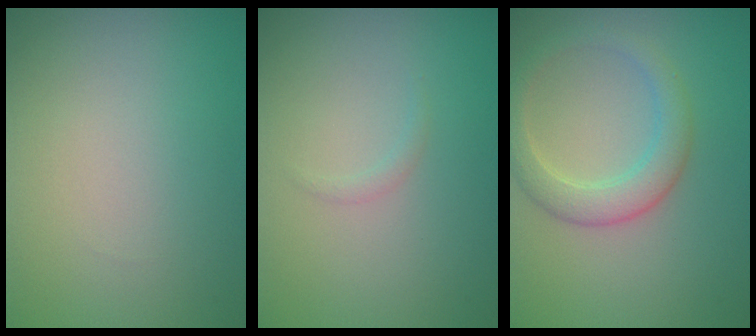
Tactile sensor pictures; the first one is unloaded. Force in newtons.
{"total": 0.5, "press": 0.5, "slide": 0.1}
{"total": 3.1, "press": 3.1, "slide": 0.2}